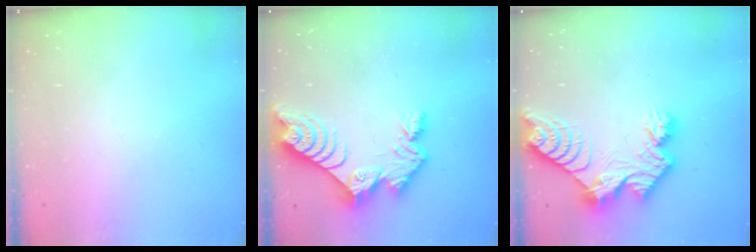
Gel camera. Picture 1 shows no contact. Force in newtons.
{"total": 11.2, "press": 11.2, "slide": 0.7}
{"total": 18.7, "press": 18.6, "slide": 1.9}